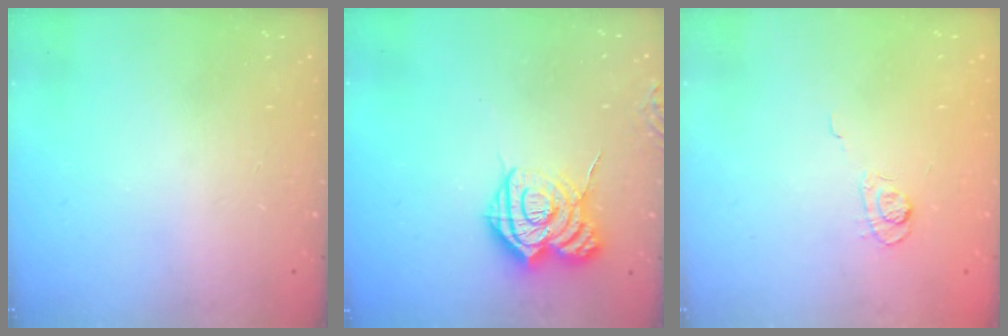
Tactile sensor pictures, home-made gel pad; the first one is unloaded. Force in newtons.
{"total": 14.6, "press": 14.5, "slide": 1.4}
{"total": 3.6, "press": 3.2, "slide": 1.6}